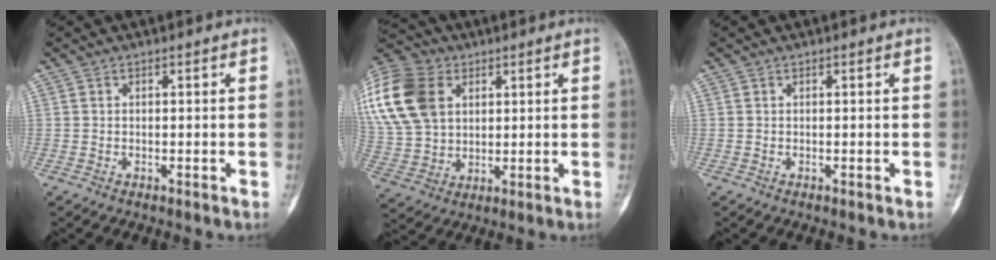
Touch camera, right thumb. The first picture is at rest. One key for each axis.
{"total": 21.4, "fx": 6.9, "fy": 15.5, "fz": 13.1, "tx": -0.294, "ty": 0.017, "tz": 0.133}
{"total": 0.0}